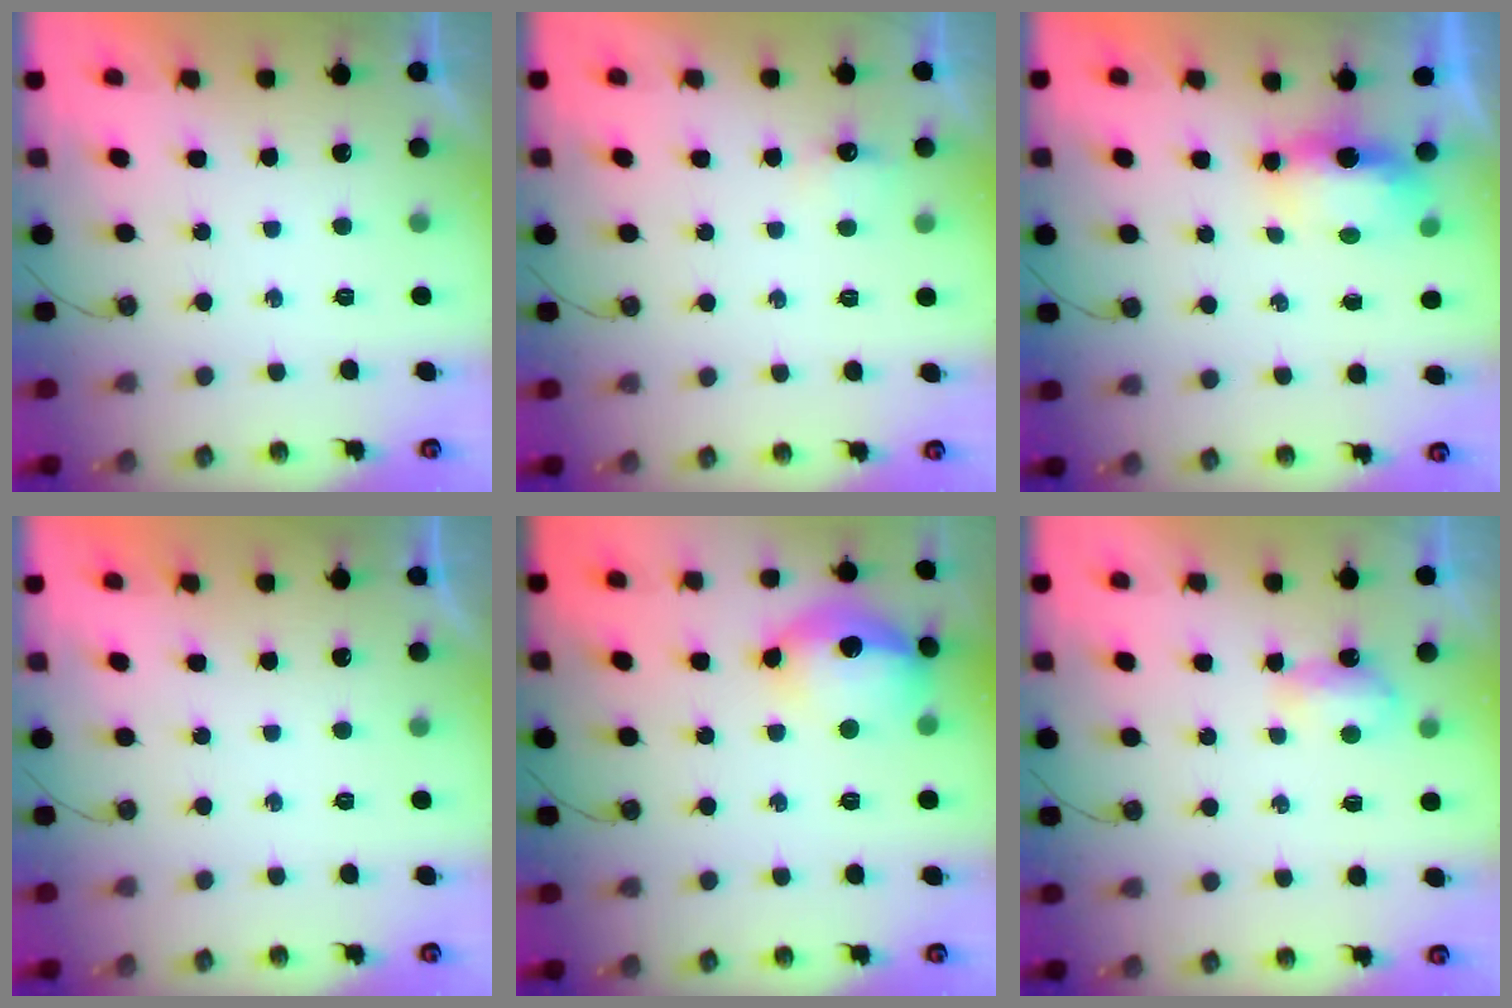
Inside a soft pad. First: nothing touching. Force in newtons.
{"total": 3.9, "press": 3.9, "slide": 0.7}
{"total": 5.9, "press": 5.8, "slide": 0.7}
{"total": 0.0}
{"total": 16.2, "press": 16.2, "slide": 1.4}
{"total": 3.8, "press": 3.8, "slide": 0.5}